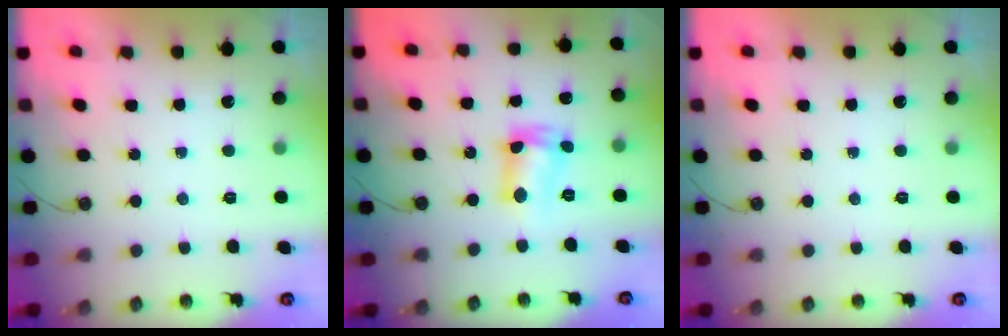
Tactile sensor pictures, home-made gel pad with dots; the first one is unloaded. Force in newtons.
{"total": 8.2, "press": 8.2, "slide": 0.9}
{"total": 0.0}